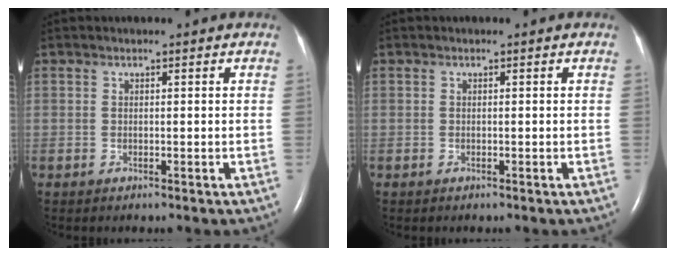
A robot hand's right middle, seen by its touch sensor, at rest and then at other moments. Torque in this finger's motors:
{"motor_torque": [-0.10, -0.13, -0.02, -0.01]}